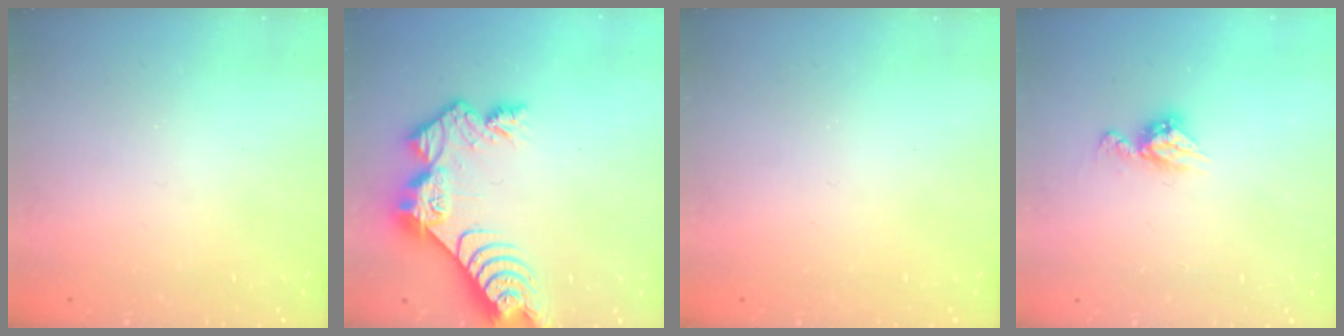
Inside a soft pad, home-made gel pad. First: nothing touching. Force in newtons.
{"total": 12.8, "press": 12.7, "slide": 1.1}
{"total": 0.0}
{"total": 7.2, "press": 7.1, "slide": 0.6}